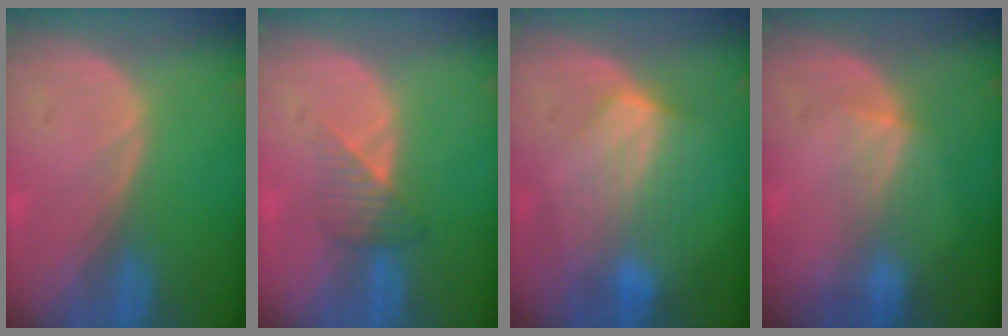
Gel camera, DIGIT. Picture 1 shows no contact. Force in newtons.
{"total": 3.3, "press": 3.1, "slide": 1.0}
{"total": 7.4, "press": 6.6, "slide": 3.2}
{"total": 2.7, "press": 2.4, "slide": 1.2}